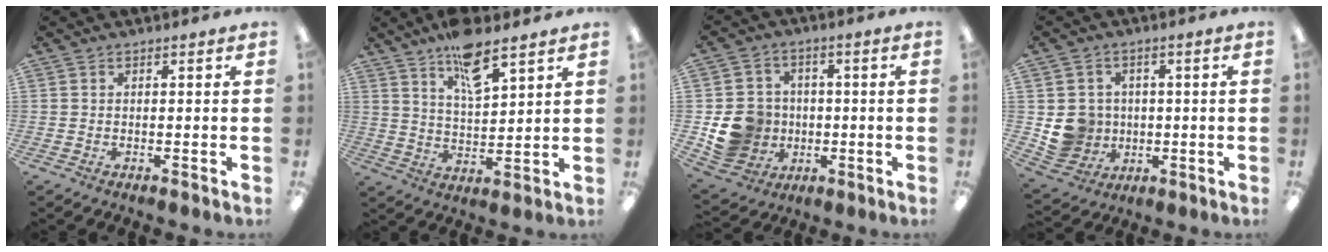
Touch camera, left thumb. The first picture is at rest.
{"total": 10.2, "force": [7.4, 3.2, 6.1], "torque": [-0.099, -0.039, 0.128]}
{"total": 11.3, "force": [-1.9, 10.6, 3.5], "torque": [-0.085, 0.019, -0.023]}
{"total": 8.2, "force": [0.1, 8.0, 1.6], "torque": [-0.048, 0.006, 0.015]}